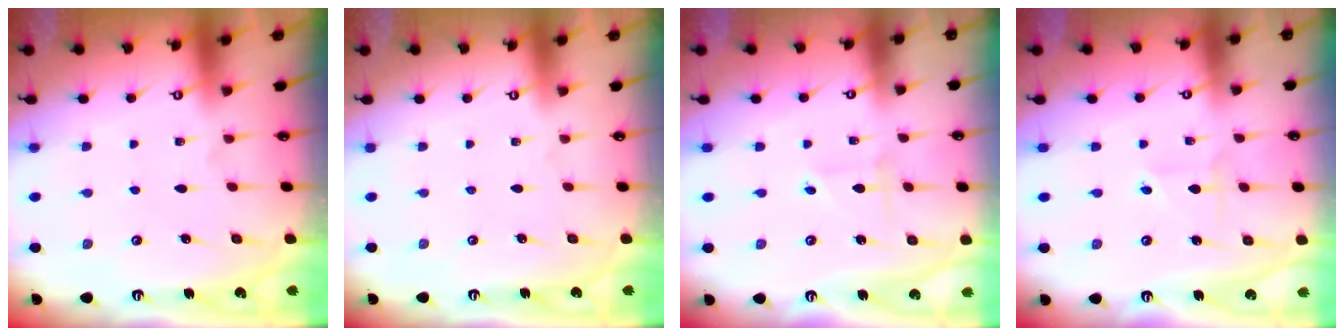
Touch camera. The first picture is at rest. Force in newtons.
{"total": 0.0}
{"total": 0.7, "press": 0.7, "slide": 0.0}
{"total": 3.2, "press": 3.2, "slide": 0.3}